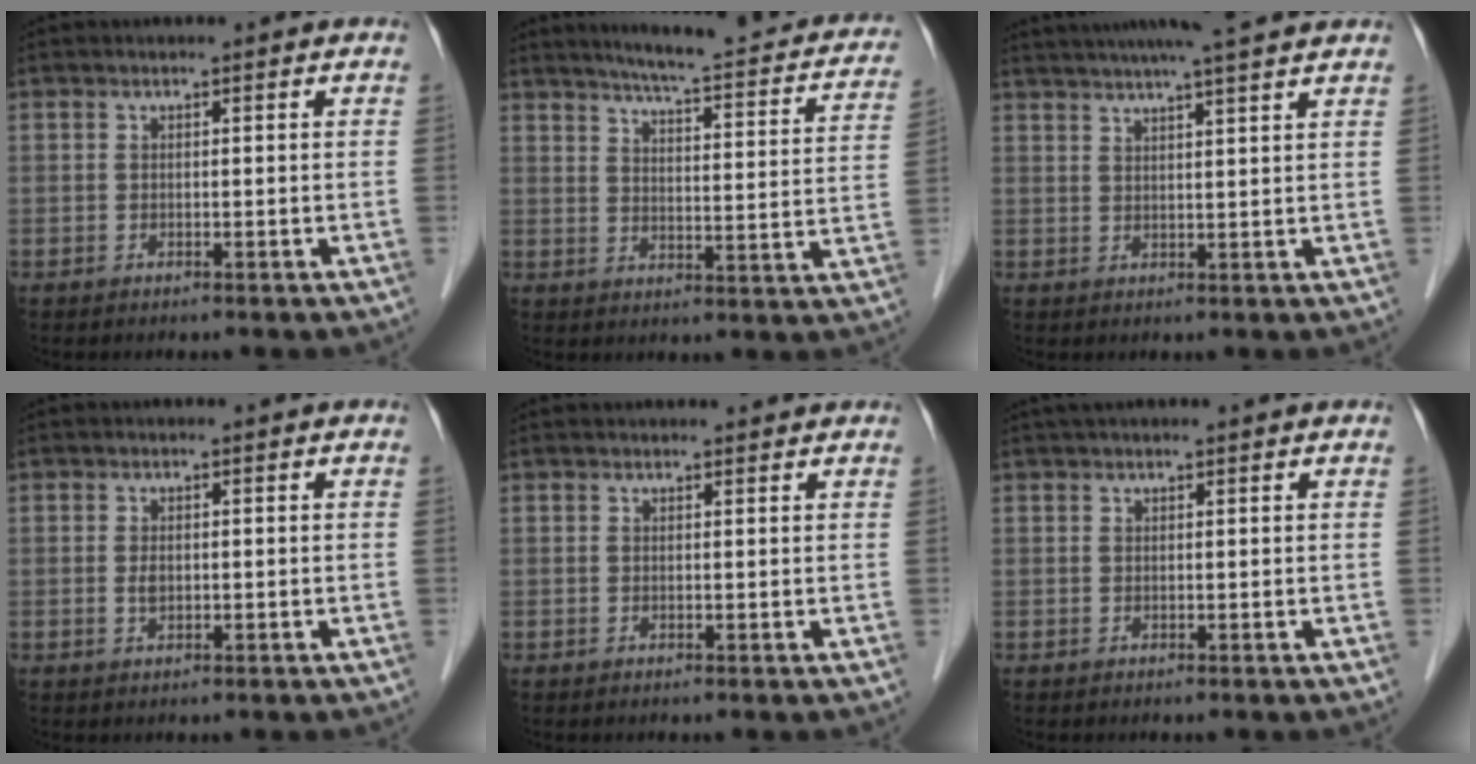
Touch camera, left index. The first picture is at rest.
{"total": 20.1, "force": [17.4, 2.8, 9.6], "torque": [-0.122, -0.018, 0.204]}
{"total": 13.1, "force": [11.3, -0.3, 6.7], "torque": [-0.114, 0.028, 0.150]}
{"total": 1.5, "force": [-0.1, 0.8, 1.2], "torque": [-0.027, 0.000, 0.000]}
{"total": 2.9, "force": [2.8, 0.4, 0.6], "torque": [-0.012, 0.017, 0.034]}
{"total": 3.5, "force": [3.0, 0.3, 1.8], "torque": [-0.024, 0.039, 0.043]}